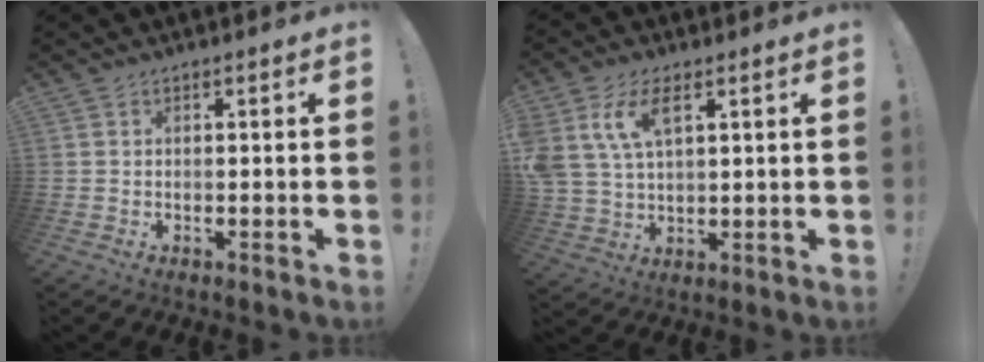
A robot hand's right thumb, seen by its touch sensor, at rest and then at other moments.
{"total": 10.9, "force": [4.8, 6.3, 7.5], "torque": [-0.170, -0.001, 0.091]}